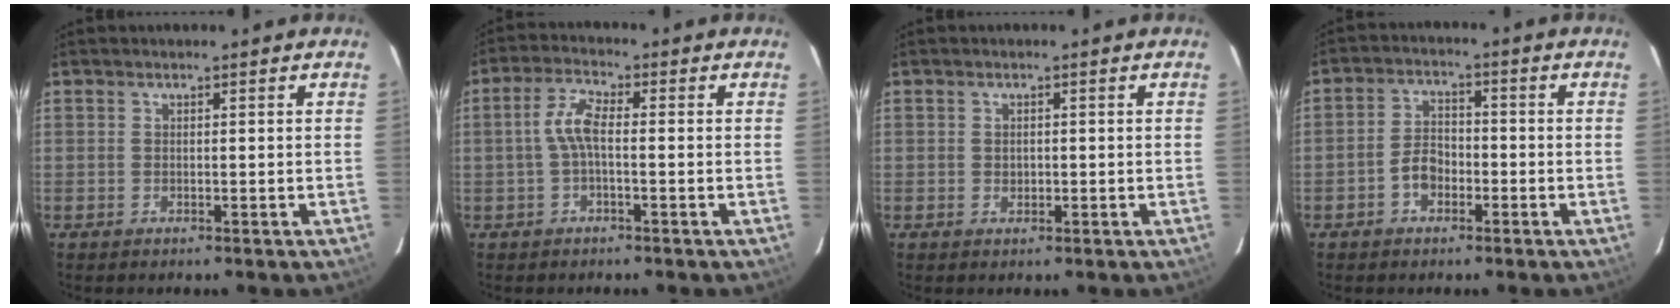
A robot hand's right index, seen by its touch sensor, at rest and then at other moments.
{"total": 4.5, "force": [-0.8, 1.3, 4.2], "torque": [-0.094, 0.015, -0.019]}
{"total": 0.9, "force": [0.0, 0.9, 0.3], "torque": [-0.003, 0.002, 0.001]}
{"total": 4.7, "force": [-2.2, 3.2, 2.7], "torque": [-0.055, 0.013, -0.038]}